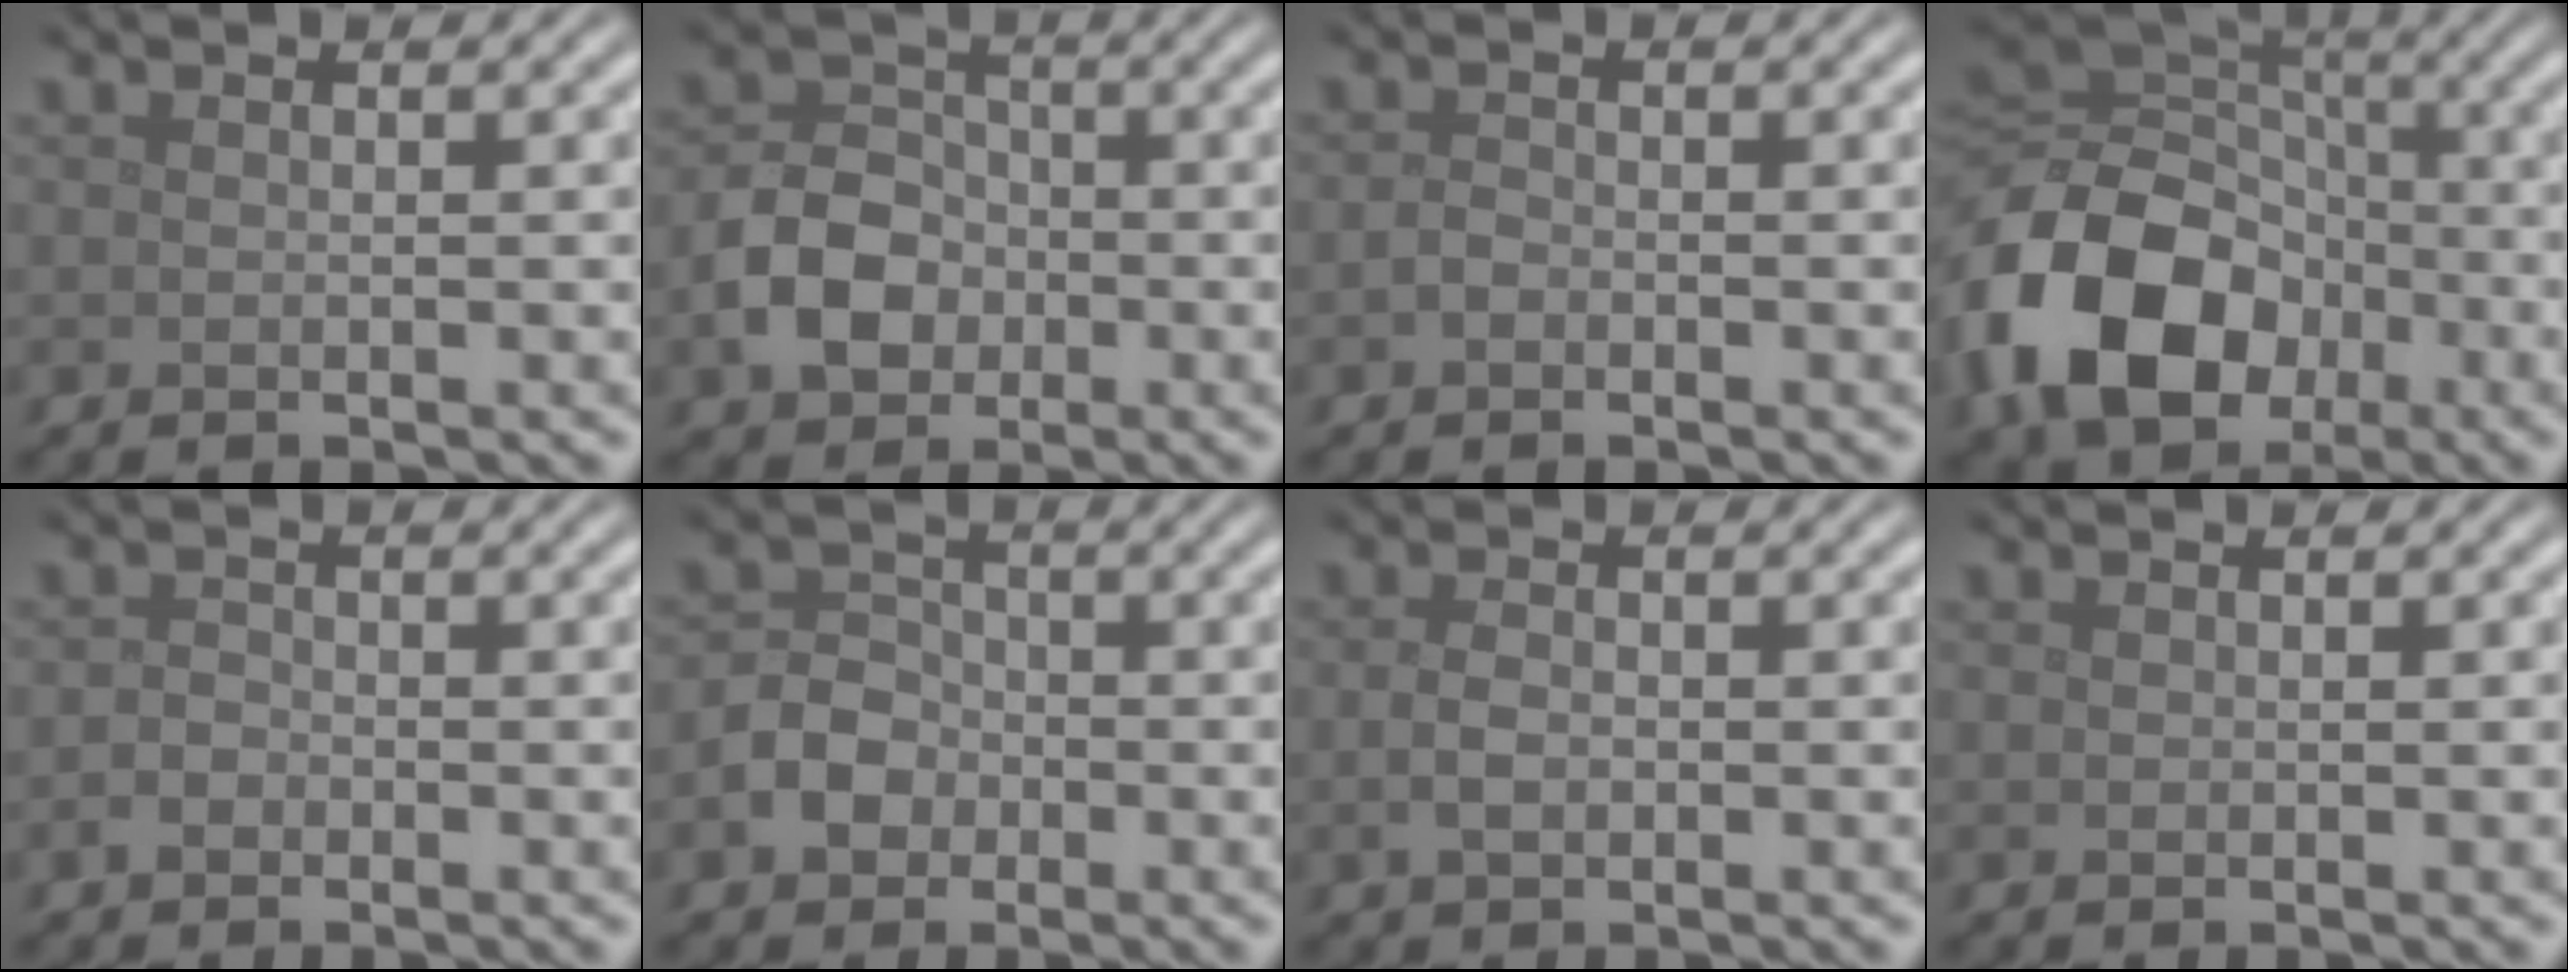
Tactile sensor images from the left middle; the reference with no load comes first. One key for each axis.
{"total": 5.0, "fx": -1.6, "fy": 3.9, "fz": 2.7, "tx": -0.051, "ty": 0.003, "tz": -0.035}
{"total": 0.8, "fx": -0.4, "fy": 0.6, "fz": 0.4, "tx": -0.010, "ty": 0.000, "tz": -0.012}
{"total": 14.5, "fx": -5.1, "fy": 10.8, "fz": 8.2, "tx": -0.194, "ty": -0.024, "tz": -0.103}
{"total": 1.3, "fx": -0.7, "fy": 1.0, "fz": 0.4, "tx": -0.005, "ty": 0.003, "tz": -0.018}
{"total": 3.4, "fx": -1.3, "fy": 2.8, "fz": 1.5, "tx": -0.018, "ty": 0.004, "tz": -0.030}
{"total": 1.7, "fx": -0.2, "fy": 1.1, "fz": 1.3, "tx": -0.029, "ty": 0.000, "tz": -0.004}
{"total": 0.0}